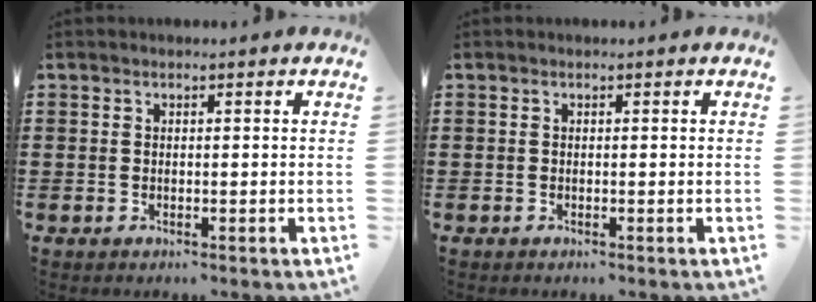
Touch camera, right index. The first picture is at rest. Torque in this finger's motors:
{"motor_torque": [1.47, -0.34, 0.03, 0.01]}